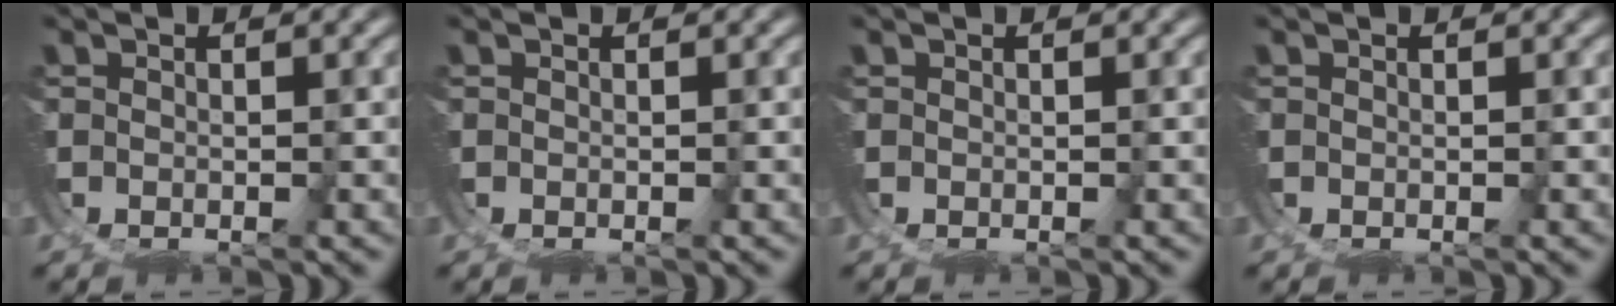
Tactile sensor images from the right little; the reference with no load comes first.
{"total": 0.0}
{"total": 0.0}
{"total": 0.0}